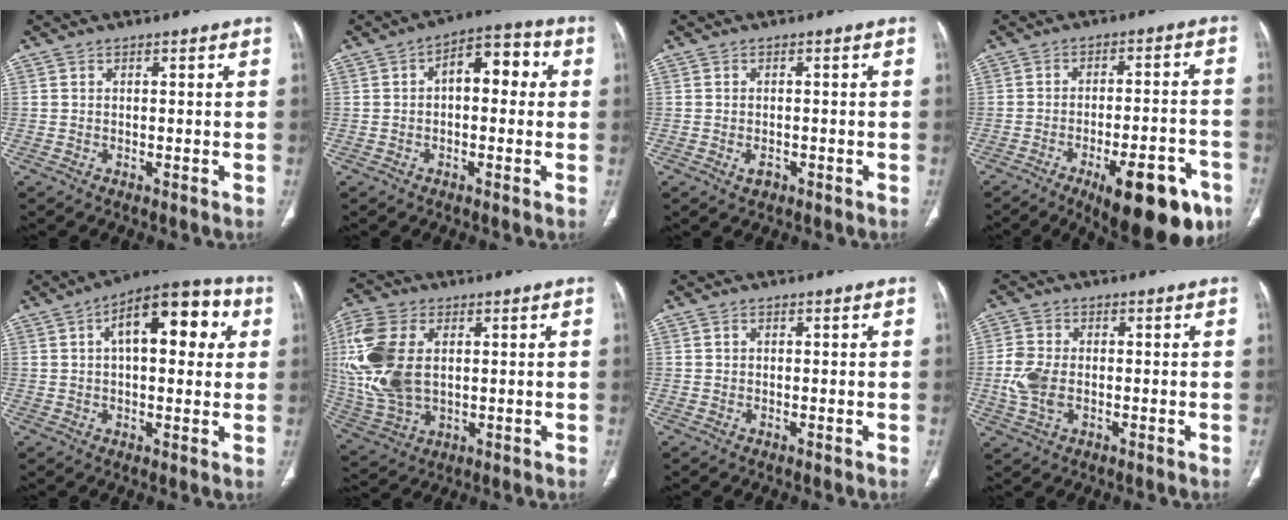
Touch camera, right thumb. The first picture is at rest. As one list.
[{"total": 8.7, "force": [1.1, 4.9, 7.1], "torque": [-0.076, 0.030, 0.008]}, {"total": 1.7, "force": [-0.8, 1.1, 1.0], "torque": [-0.017, 0.003, -0.009]}, {"total": 18.0, "force": [-9.9, 6.2, 13.7], "torque": [-0.133, 0.052, -0.130]}, {"total": 16.0, "force": [4.6, 7.6, 13.4], "torque": [-0.156, 0.025, 0.060]}, {"total": 17.5, "force": [2.5, 10.9, 13.4], "torque": [-0.314, -0.003, 0.055]}, {"total": 0.5, "force": [0.2, 0.5, 0.2], "torque": [-0.001, 0.001, 0.003]}, {"total": 9.4, "force": [-0.4, 6.3, 7.0], "torque": [-0.158, 0.001, -0.004]}]